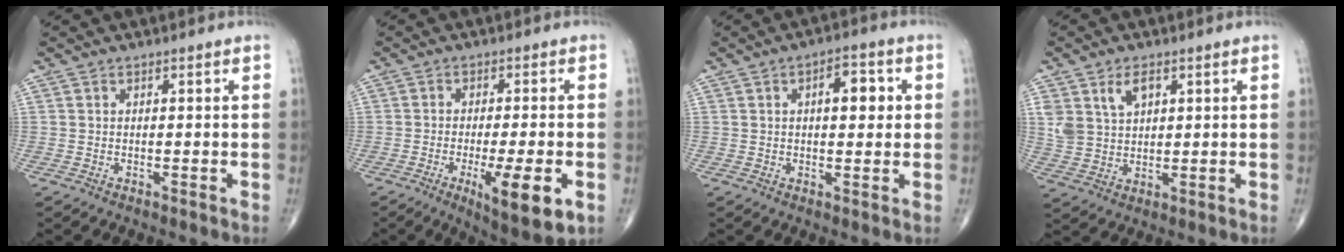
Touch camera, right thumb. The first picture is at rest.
{"total": 11.2, "force": [-4.0, 2.4, 10.1], "torque": [-0.154, -0.013, -0.056]}
{"total": 6.5, "force": [1.3, 3.1, 5.5], "torque": [-0.061, 0.005, 0.017]}
{"total": 6.5, "force": [3.0, 4.1, 4.1], "torque": [-0.068, -0.011, 0.067]}